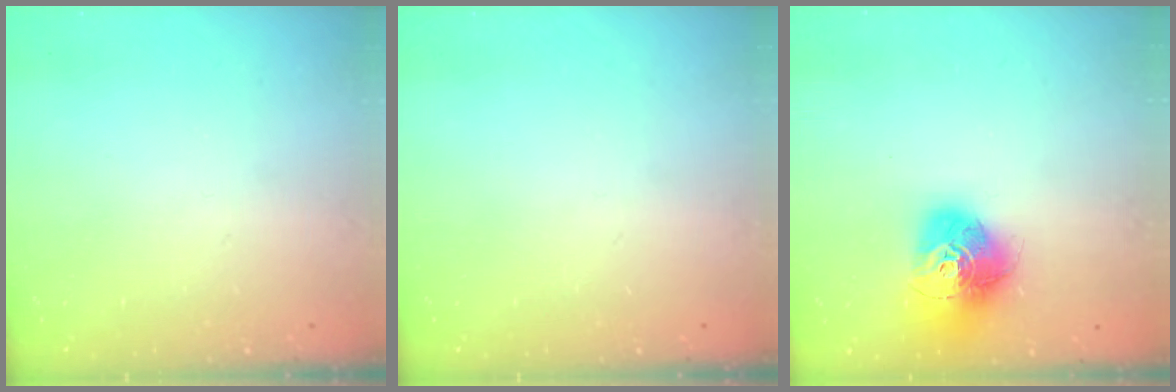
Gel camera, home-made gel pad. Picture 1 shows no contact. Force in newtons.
{"total": 0.0}
{"total": 17.0, "press": 16.9, "slide": 1.5}